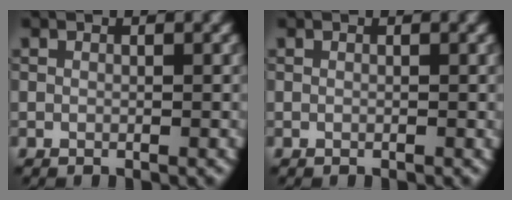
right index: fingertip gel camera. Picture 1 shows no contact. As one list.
[{"total": 0.0}]